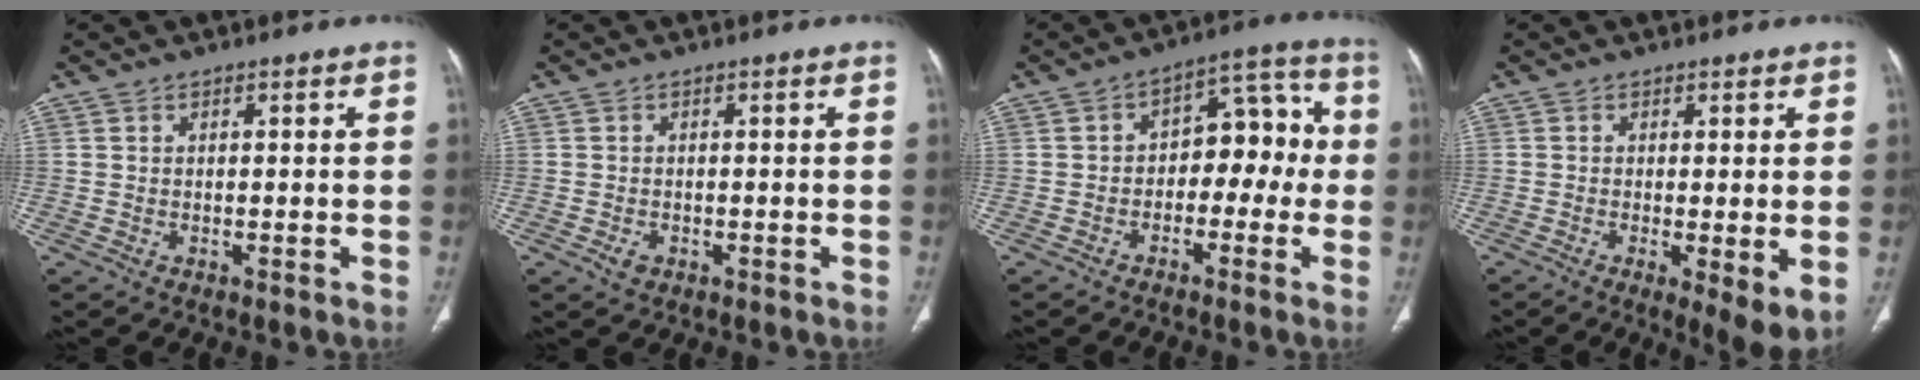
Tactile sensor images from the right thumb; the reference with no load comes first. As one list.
[{"total": 1.9, "force": [-0.8, 1.4, 1.0], "torque": [-0.016, 0.002, -0.009]}, {"total": 10.5, "force": [-1.3, 6.7, 7.9], "torque": [-0.063, 0.050, -0.031]}, {"total": 6.5, "force": [-1.2, 1.7, 6.1], "torque": [-0.100, -0.023, -0.020]}]